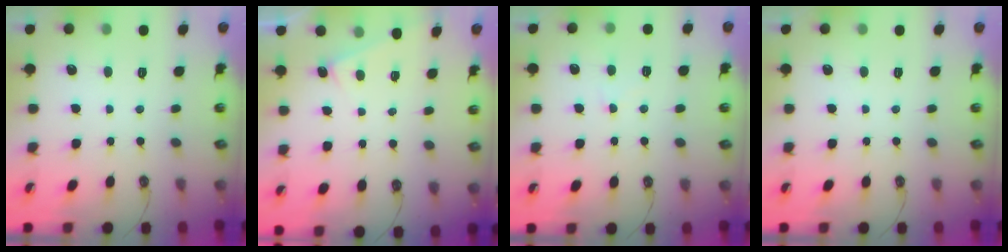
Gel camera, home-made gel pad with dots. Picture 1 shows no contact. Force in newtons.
{"total": 7.3, "press": 7.3, "slide": 0.3}
{"total": 3.5, "press": 3.4, "slide": 0.8}
{"total": 0.0}